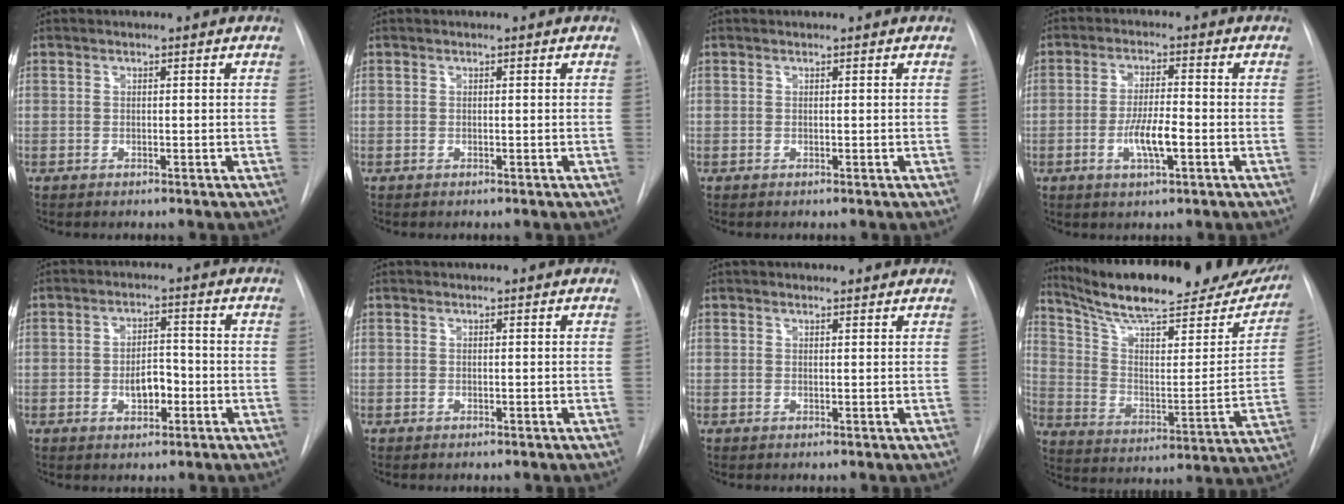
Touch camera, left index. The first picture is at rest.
{"total": 0.0}
{"total": 0.0}
{"total": 5.7, "force": [-2.2, 1.0, 5.1], "torque": [-0.099, -0.008, -0.038]}
{"total": 4.3, "force": [-1.8, 2.2, 3.3], "torque": [-0.051, 0.001, -0.026]}
{"total": 0.0}
{"total": 2.5, "force": [2.4, 0.7, 0.5], "torque": [-0.008, 0.016, 0.027]}
{"total": 27.6, "force": [23.7, 5.3, 13.0], "torque": [-0.200, -0.053, 0.326]}